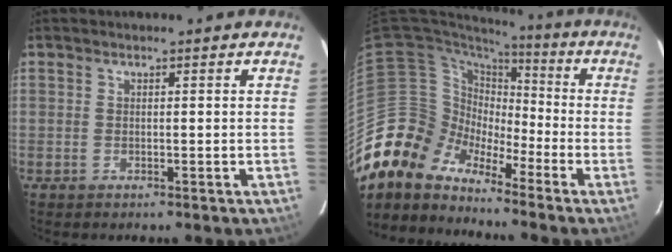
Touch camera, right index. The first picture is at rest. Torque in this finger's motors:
{"motor_torque": [-0.22, -1.07, 0.06, -0.21]}